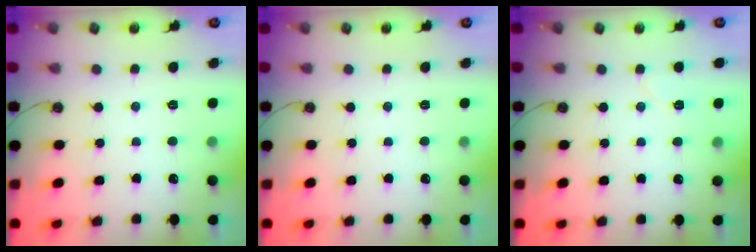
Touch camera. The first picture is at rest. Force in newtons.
{"total": 0.0}
{"total": 4.2, "press": 4.1, "slide": 1.2}